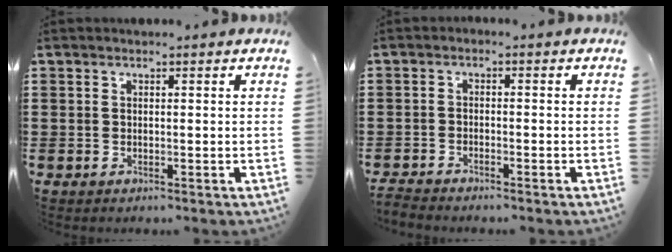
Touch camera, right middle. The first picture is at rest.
{"total": 1.6, "force": [-1.6, -0.1, 0.1], "torque": [-0.003, 0.000, -0.032]}